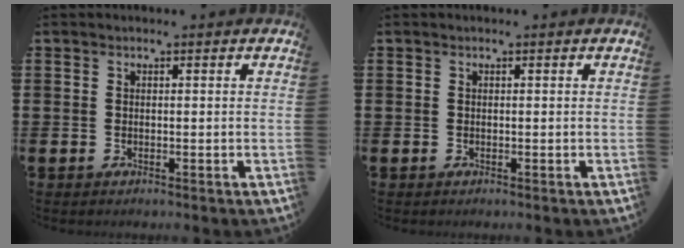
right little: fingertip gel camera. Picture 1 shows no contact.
{"total": 0.0}